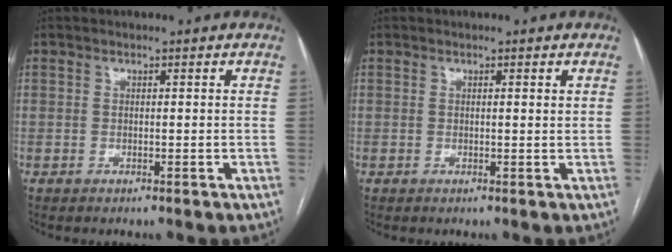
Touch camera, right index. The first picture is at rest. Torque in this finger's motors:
{"motor_torque": [-0.47, 0.29, -0.07, -0.01]}